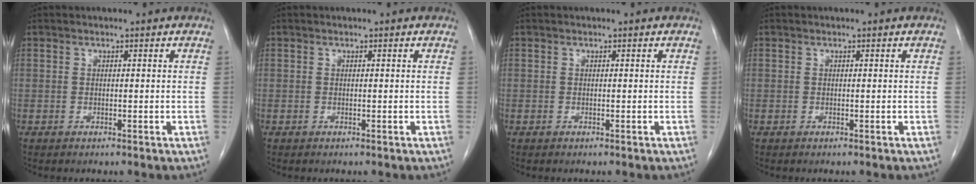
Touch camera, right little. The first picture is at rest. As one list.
[{"total": 0.0}, {"total": 0.0}, {"total": 0.0}]